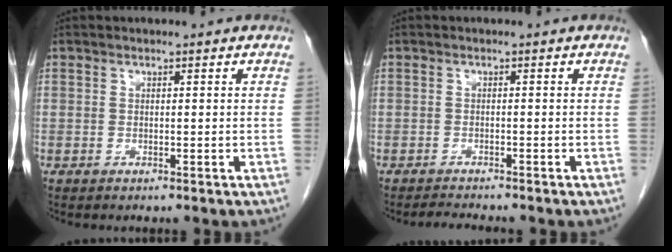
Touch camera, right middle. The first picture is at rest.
{"total": 2.1, "force": [-2.0, -0.2, 0.5], "torque": [-0.014, -0.011, -0.033]}